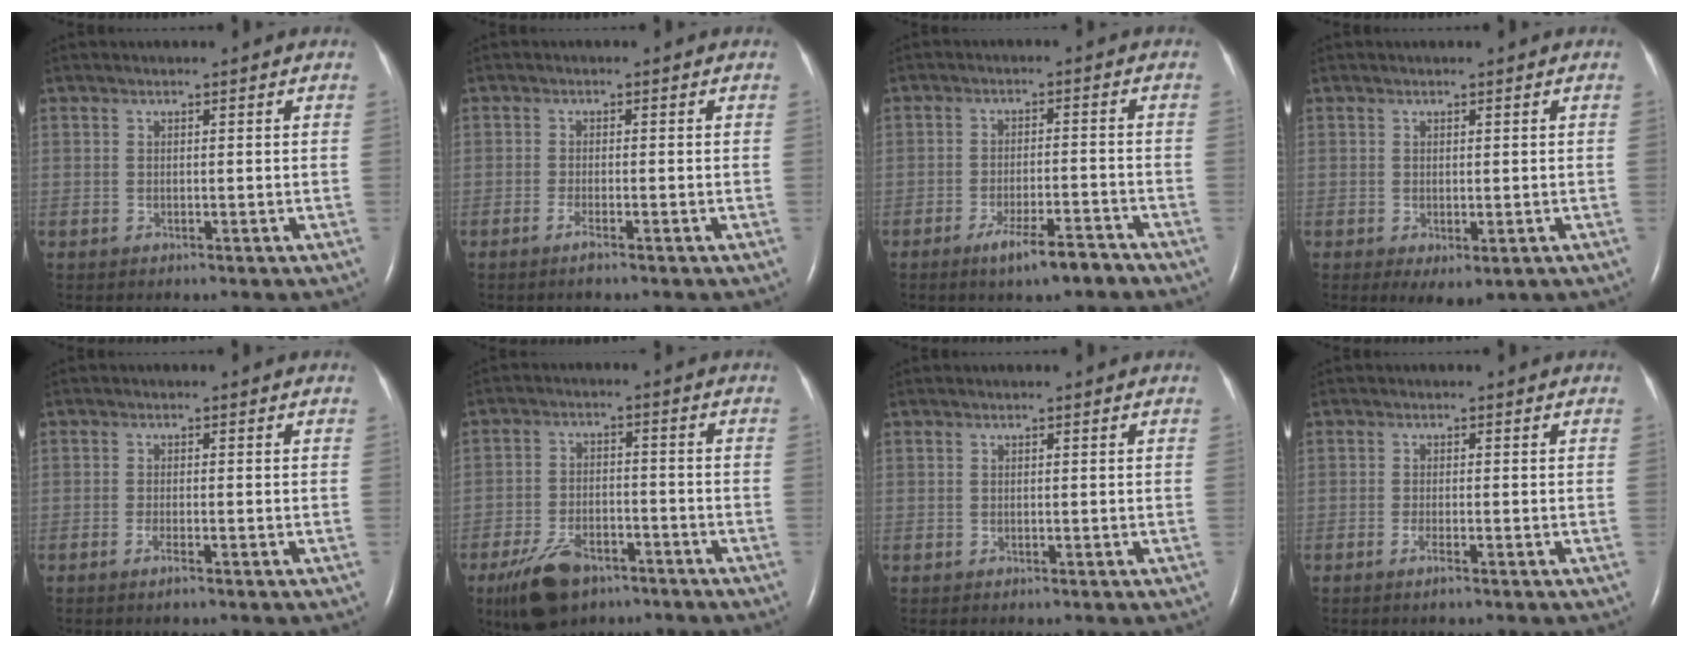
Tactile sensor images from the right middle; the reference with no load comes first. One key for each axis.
{"total": 1.6, "fx": -1.1, "fy": -0.2, "fz": 1.1, "tx": -0.029, "ty": -0.003, "tz": -0.025}
{"total": 6.2, "fx": -4.5, "fy": 0.8, "fz": 4.2, "tx": -0.078, "ty": -0.007, "tz": -0.073}
{"total": 3.1, "fx": -1.0, "fy": 1.3, "fz": 2.7, "tx": -0.036, "ty": -0.009, "tz": -0.002}
{"total": 1.5, "fx": -1.0, "fy": 0.0, "fz": 1.2, "tx": -0.029, "ty": -0.003, "tz": -0.021}
{"total": 9.0, "fx": -6.1, "fy": 4.2, "fz": 5.2, "tx": -0.108, "ty": -0.010, "tz": -0.103}
{"total": 0.0}
{"total": 1.4, "fx": -0.9, "fy": -0.1, "fz": 1.1, "tx": -0.026, "ty": -0.003, "tz": -0.019}